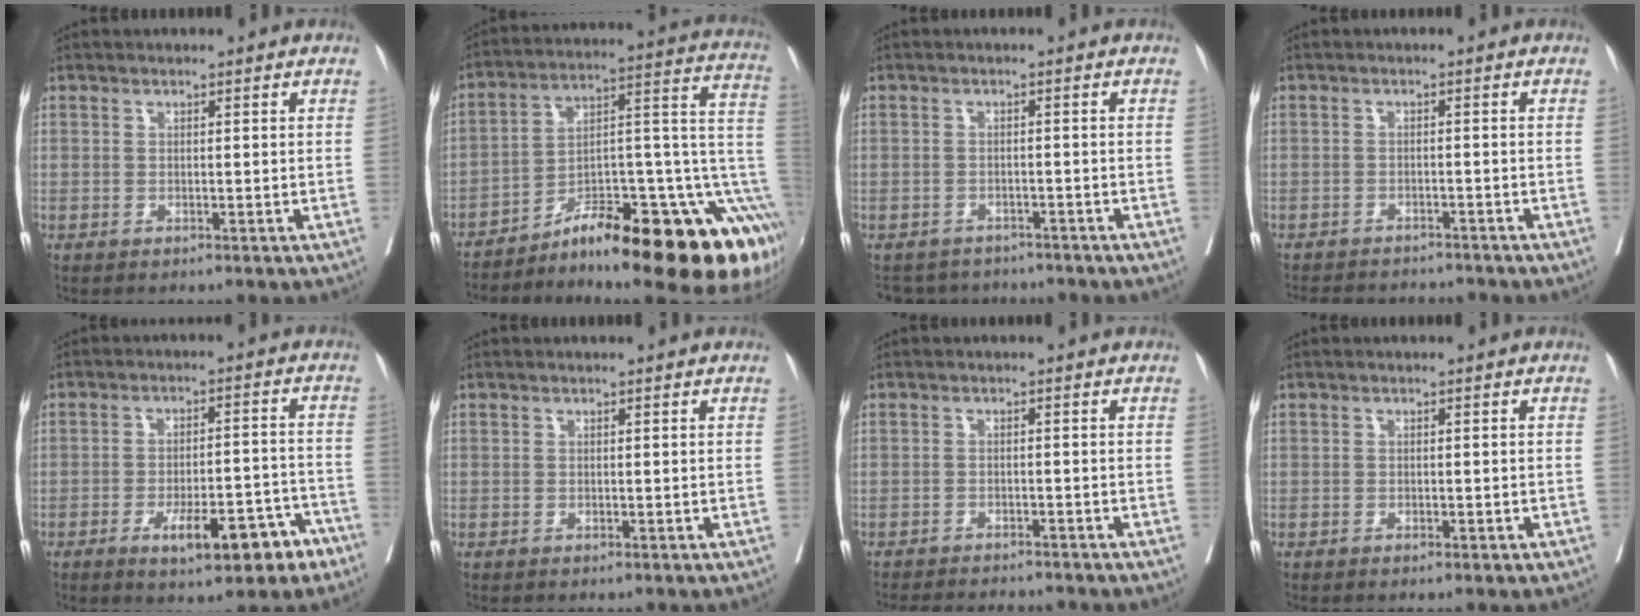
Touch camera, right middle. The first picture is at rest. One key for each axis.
{"total": 26.0, "fx": -14.7, "fy": 5.0, "fz": 20.9, "tx": -0.175, "ty": 0.033, "tz": -0.216}
{"total": 6.4, "fx": -6.0, "fy": 2.0, "fz": 0.3, "tx": 0.000, "ty": 0.007, "tz": -0.081}
{"total": 9.0, "fx": -8.5, "fy": 2.0, "fz": 2.2, "tx": -0.037, "ty": 0.004, "tz": -0.114}
{"total": 10.2, "fx": -5.8, "fy": 2.9, "fz": 7.9, "tx": -0.108, "ty": 0.013, "tz": -0.076}
{"total": 0.0}
{"total": 8.1, "fx": -7.7, "fy": 0.9, "fz": 2.3, "tx": -0.030, "ty": -0.004, "tz": -0.110}
{"total": 1.1, "fx": -0.7, "fy": 0.5, "fz": 0.7, "tx": -0.013, "ty": -0.001, "tz": -0.008}